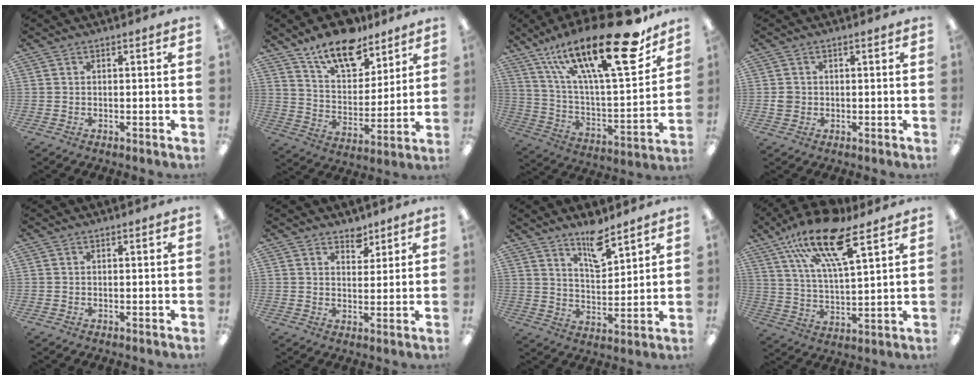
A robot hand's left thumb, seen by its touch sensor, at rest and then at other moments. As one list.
[{"total": 14.9, "force": [11.6, 6.4, 6.7], "torque": [-0.110, -0.070, 0.208]}, {"total": 27.7, "force": [17.2, 8.1, 20.2], "torque": [-0.325, -0.104, 0.279]}, {"total": 2.1, "force": [-0.2, 1.9, 0.7], "torque": [-0.013, 0.005, -0.006]}, {"total": 0.0}, {"total": 4.4, "force": [3.5, 2.6, 0.9], "torque": [0.004, -0.023, 0.058]}, {"total": 9.4, "force": [7.5, 3.1, 4.8], "torque": [-0.065, -0.050, 0.128]}, {"total": 17.7, "force": [11.3, 5.3, 12.5], "torque": [-0.225, -0.051, 0.193]}]